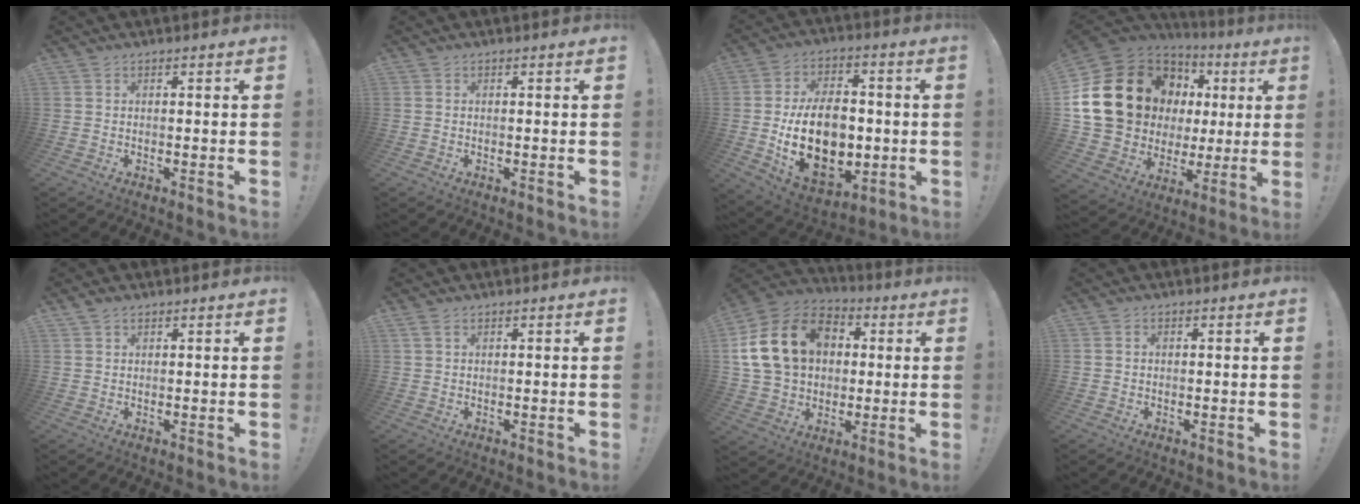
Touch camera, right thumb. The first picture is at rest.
{"total": 0.0}
{"total": 19.9, "force": [-0.8, 15.0, 13.0], "torque": [-0.207, -0.013, 0.010]}
{"total": 23.3, "force": [7.4, 17.4, 13.6], "torque": [-0.245, -0.039, 0.179]}
{"total": 1.4, "force": [1.2, 0.6, 0.5], "torque": [-0.008, -0.005, 0.022]}
{"total": 1.8, "force": [1.0, 0.8, 1.2], "torque": [-0.027, 0.001, 0.021]}
{"total": 20.8, "force": [4.6, 15.8, 12.9], "torque": [-0.223, 0.000, 0.096]}
{"total": 0.7, "force": [0.0, 0.6, 0.3], "torque": [-0.005, 0.002, 0.000]}